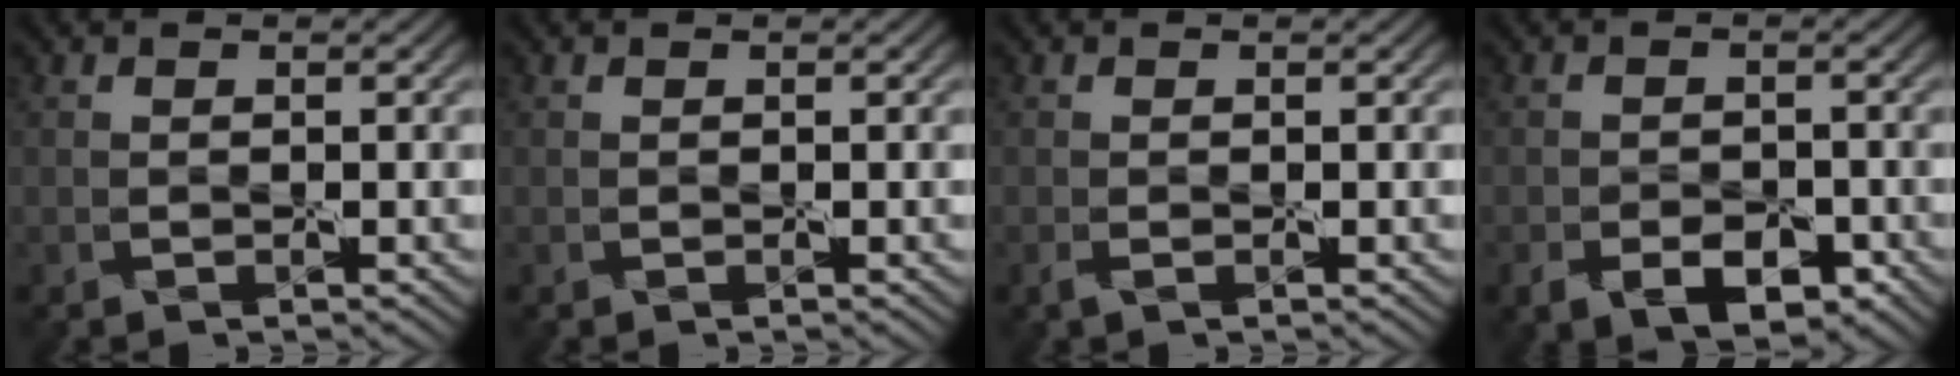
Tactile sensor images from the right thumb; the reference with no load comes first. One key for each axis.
{"total": 0.0}
{"total": 0.8, "fx": -0.4, "fy": 0.2, "fz": 0.6, "tx": -0.015, "ty": -0.002, "tz": -0.007}
{"total": 4.2, "fx": -2.6, "fy": 2.3, "fz": 2.4, "tx": -0.028, "ty": -0.005, "tz": -0.038}